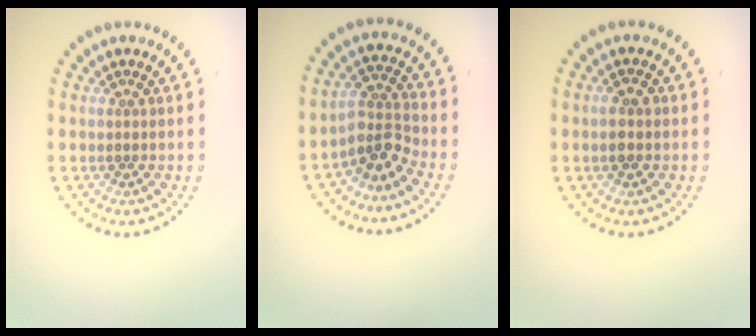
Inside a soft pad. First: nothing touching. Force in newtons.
{"total": 3.2, "press": 2.3, "slide": 2.2}
{"total": 1.7, "press": 1.7, "slide": 0.2}